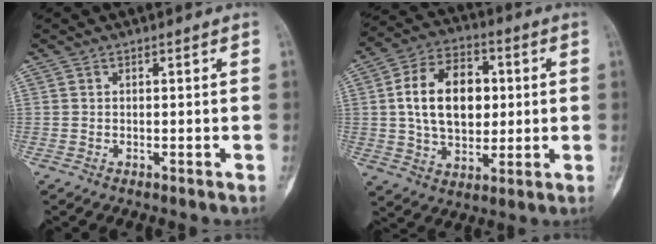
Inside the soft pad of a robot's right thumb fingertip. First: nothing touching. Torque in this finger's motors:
{"motor_torque": [1.19, 2.60, 0.74, -0.49, 0.40]}